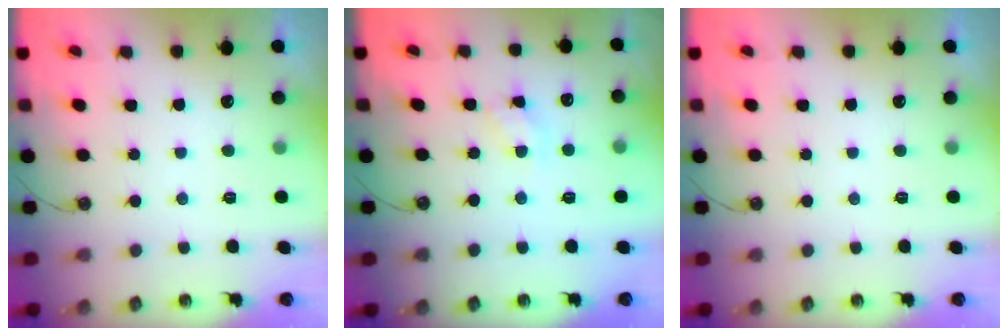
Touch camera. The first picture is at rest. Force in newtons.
{"total": 4.0, "press": 4.0, "slide": 0.2}
{"total": 0.0}